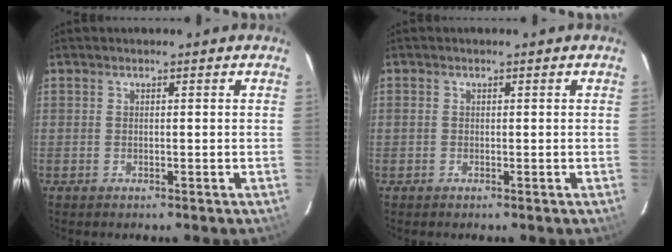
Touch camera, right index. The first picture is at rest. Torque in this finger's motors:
{"motor_torque": [0.33, -0.02, 0.18, 0.04]}